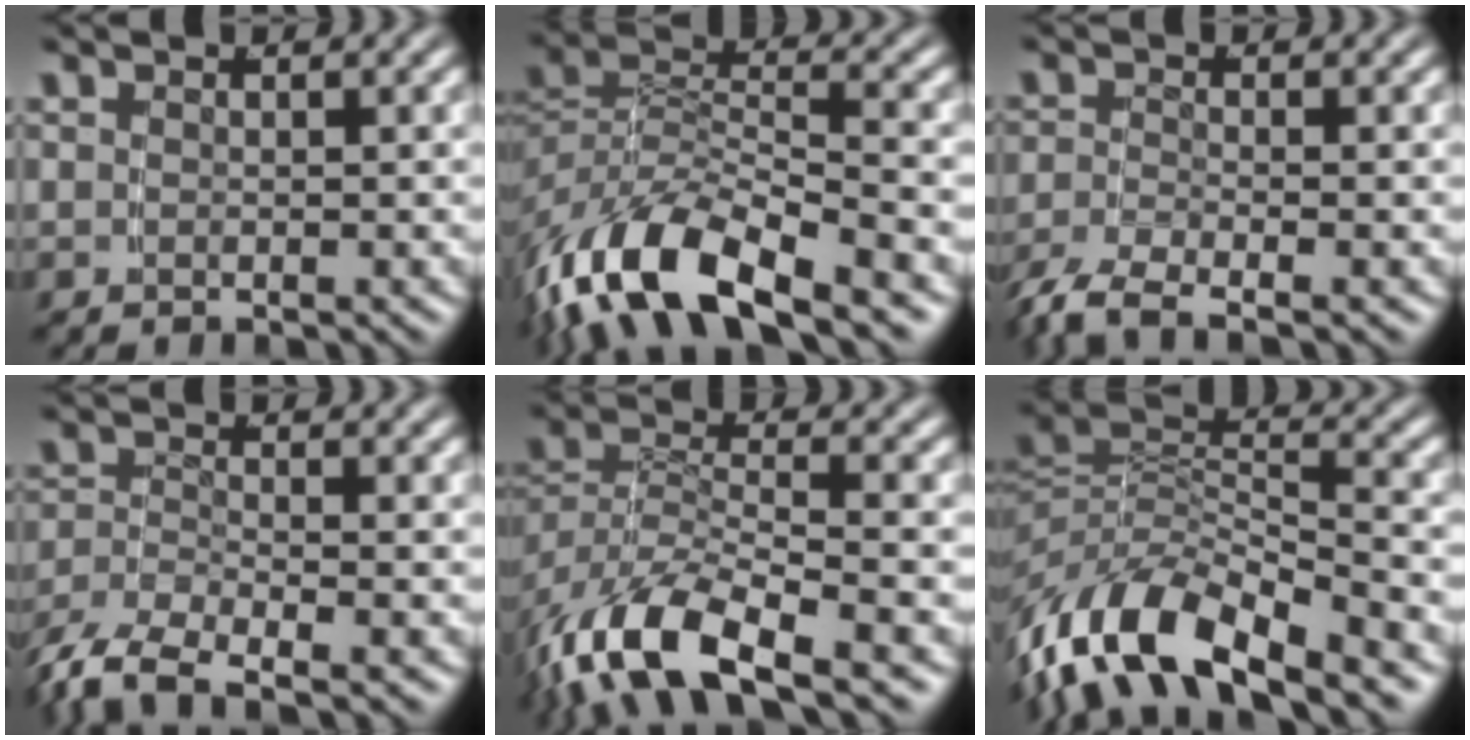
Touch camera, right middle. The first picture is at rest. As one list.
[{"total": 9.4, "force": [-5.0, 4.6, 6.5], "torque": [-0.137, -0.030, -0.067]}, {"total": 5.1, "force": [-3.9, 1.6, 2.9], "torque": [-0.057, -0.021, -0.052]}, {"total": 7.0, "force": [-5.0, 3.5, 3.5], "torque": [-0.085, -0.030, -0.072]}, {"total": 7.6, "force": [-4.6, 2.8, 5.3], "torque": [-0.109, -0.027, -0.060]}, {"total": 10.6, "force": [-5.3, 6.0, 7.0], "torque": [-0.151, -0.046, -0.064]}]